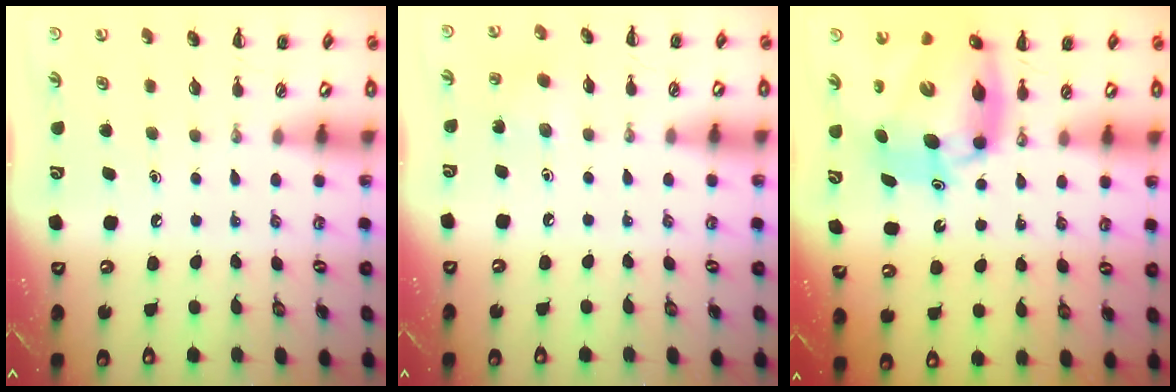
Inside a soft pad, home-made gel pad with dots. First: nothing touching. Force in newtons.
{"total": 3.0, "press": 2.8, "slide": 1.0}
{"total": 13.5, "press": 13.1, "slide": 3.5}